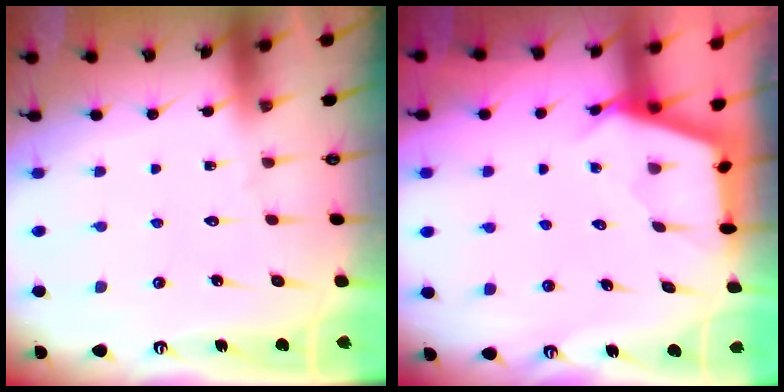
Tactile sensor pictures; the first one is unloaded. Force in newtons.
{"total": 3.0, "press": 3.0, "slide": 0.3}